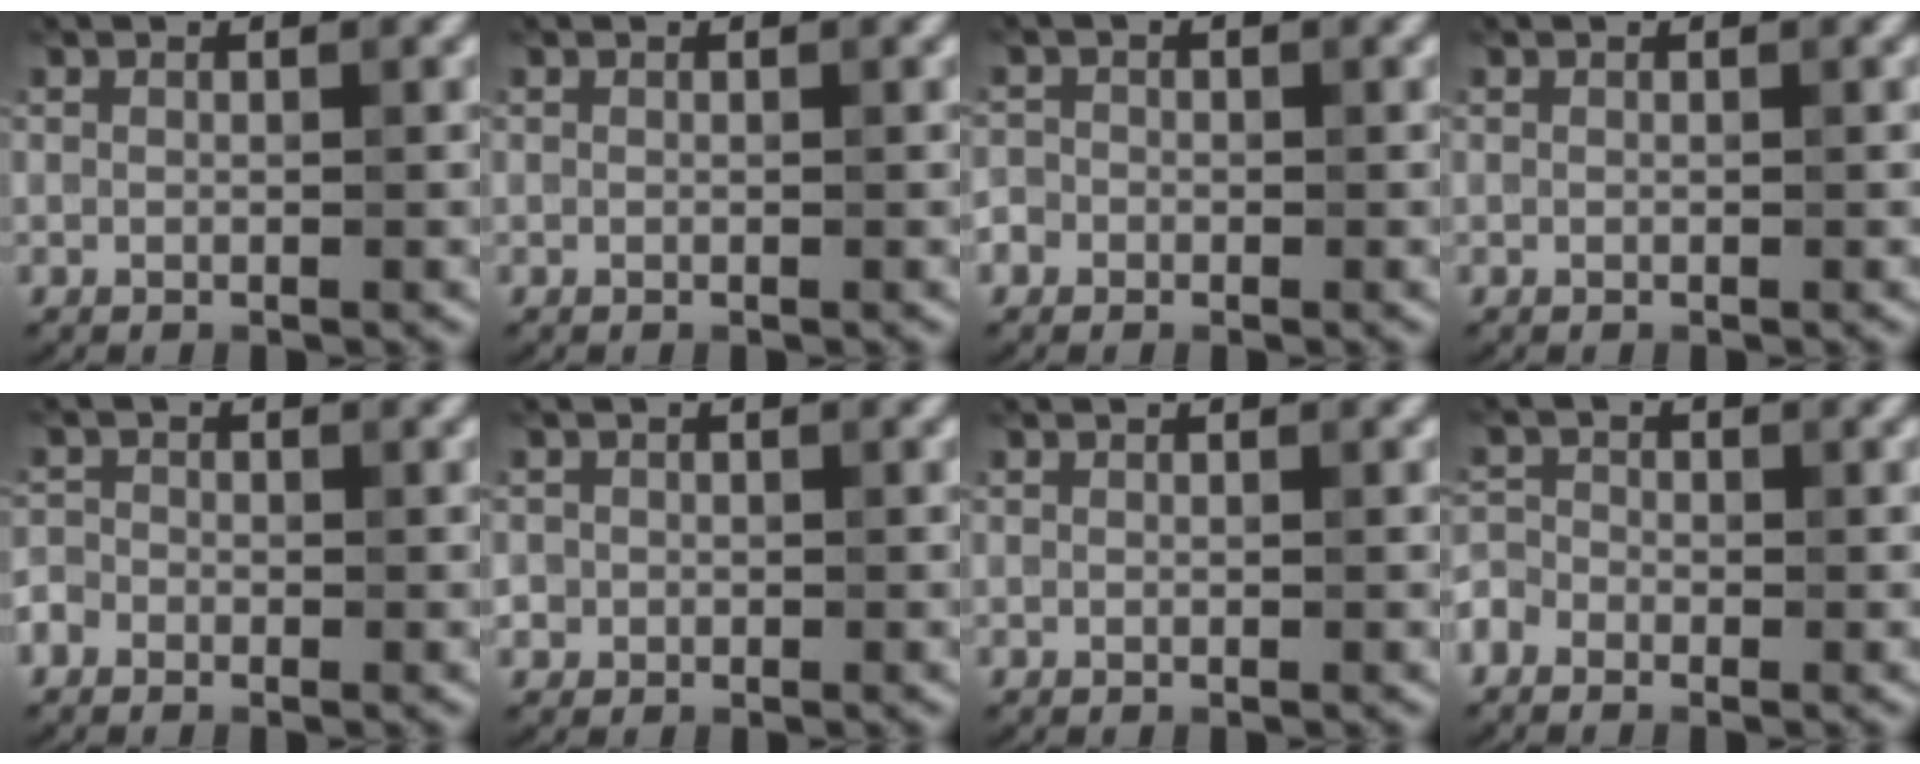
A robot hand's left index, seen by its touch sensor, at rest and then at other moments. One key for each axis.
{"total": 0.0}
{"total": 1.8, "fx": -0.5, "fy": 1.7, "fz": 0.5, "tx": 0.000, "ty": 0.015, "tz": -0.021}
{"total": 0.0}
{"total": 1.6, "fx": -0.8, "fy": 1.3, "fz": 0.4, "tx": -0.001, "ty": 0.009, "tz": -0.018}
{"total": 1.1, "fx": -0.2, "fy": 1.1, "fz": 0.1, "tx": 0.009, "ty": -0.004, "tz": -0.002}
{"total": 0.0}
{"total": 2.1, "fx": -1.3, "fy": 1.5, "fz": 0.7, "tx": -0.010, "ty": 0.011, "tz": -0.029}